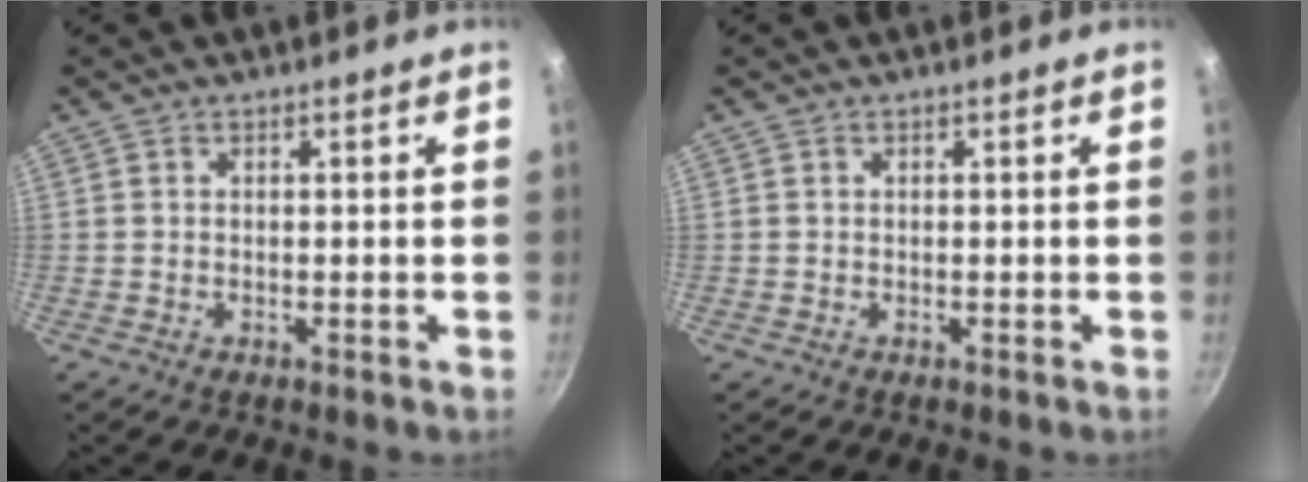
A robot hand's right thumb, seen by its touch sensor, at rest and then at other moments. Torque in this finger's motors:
{"motor_torque": [0.00, 0.00, 0.00, 0.00, 0.01]}